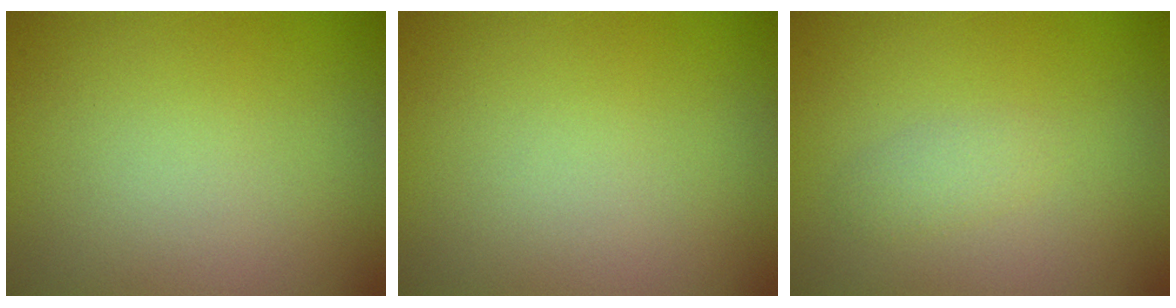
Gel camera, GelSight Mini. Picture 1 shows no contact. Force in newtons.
{"total": 0.0}
{"total": 1.2, "press": 1.2, "slide": 0.0}